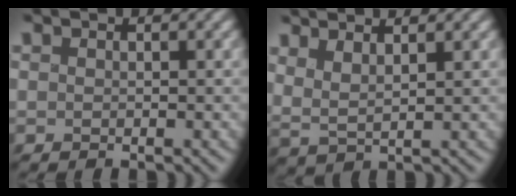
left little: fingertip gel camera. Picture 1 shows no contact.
{"total": 3.3, "force": [2.1, 0.9, 2.4], "torque": [-0.046, 0.006, 0.032]}